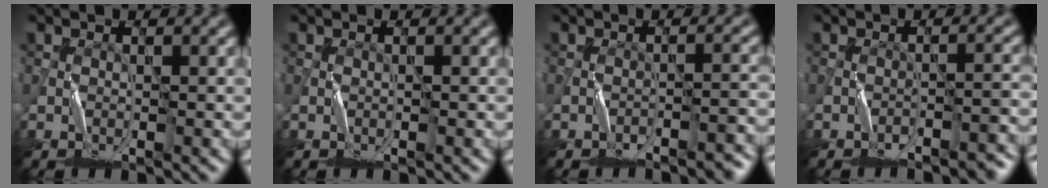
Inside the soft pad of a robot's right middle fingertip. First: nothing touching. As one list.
[{"total": 0.0}, {"total": 2.5, "force": [-2.2, 0.4, 1.1], "torque": [-0.012, 0.013, -0.031]}, {"total": 2.8, "force": [-2.5, 0.4, 1.3], "torque": [-0.015, 0.014, -0.035]}]